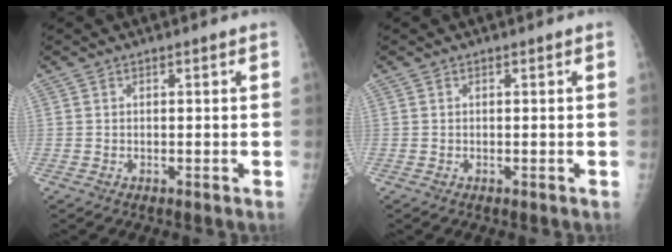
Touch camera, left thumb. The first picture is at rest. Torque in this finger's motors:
{"motor_torque": [-0.01, 0.01, -0.01, -0.01, 0.00]}